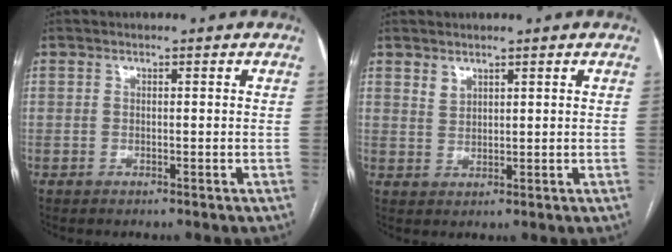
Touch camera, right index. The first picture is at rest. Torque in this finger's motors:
{"motor_torque": [0.00, 0.04, 0.00, 0.00]}